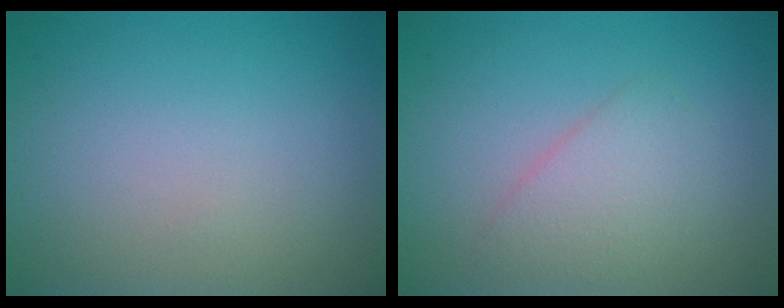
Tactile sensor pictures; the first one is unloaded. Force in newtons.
{"total": 2.4, "press": 2.4, "slide": 0.1}